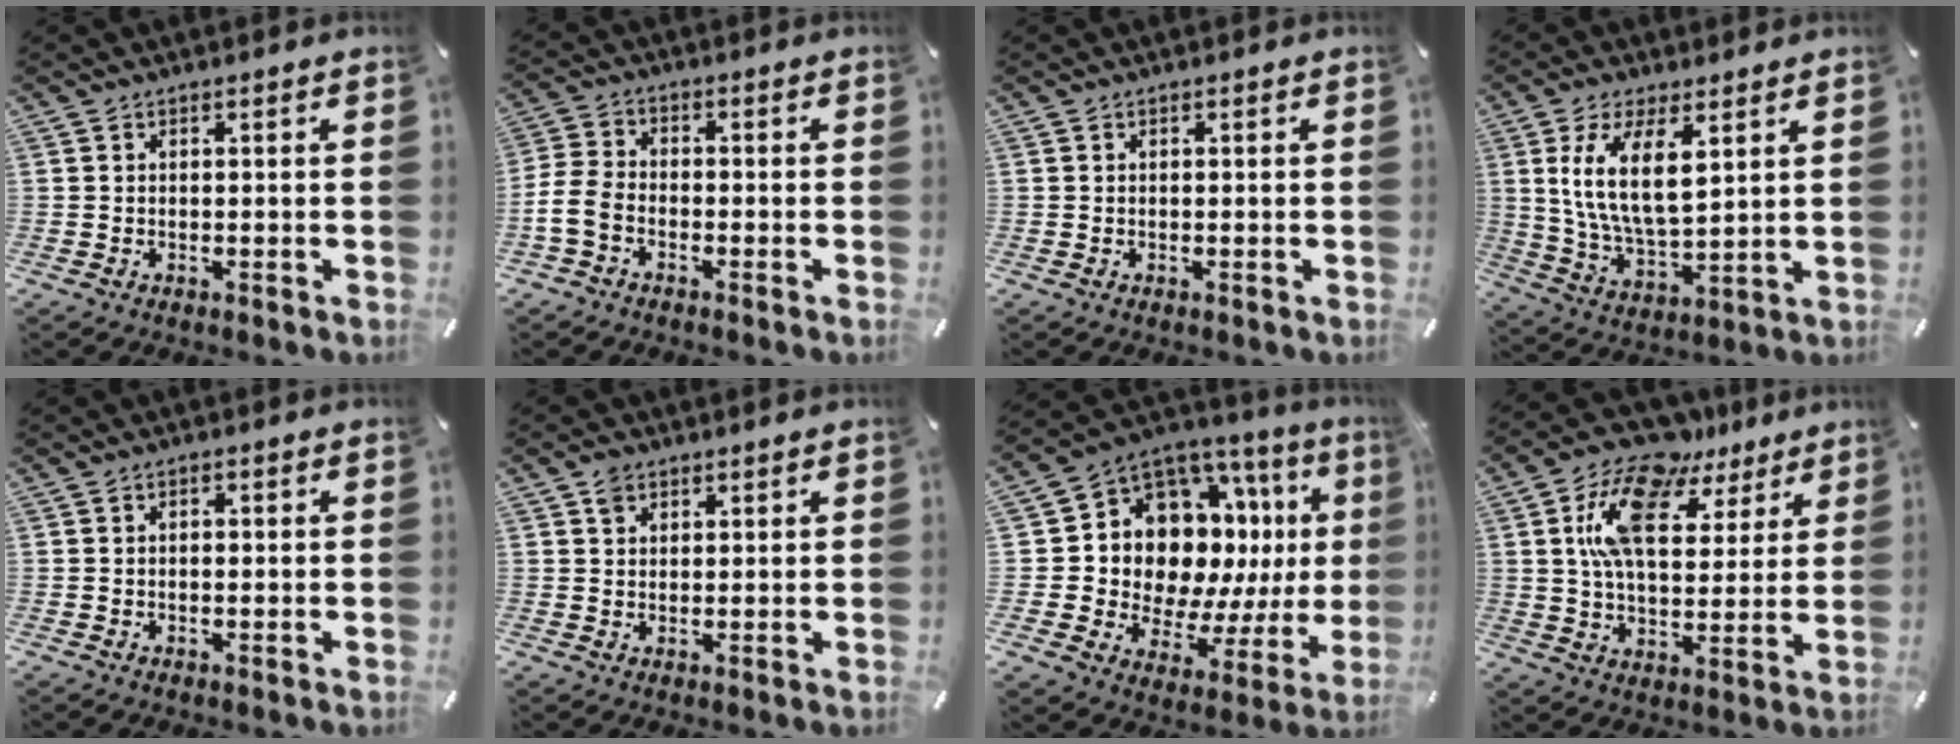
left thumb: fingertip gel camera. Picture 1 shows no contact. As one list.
[{"total": 6.0, "force": [-2.9, 3.9, 3.5], "torque": [-0.080, 0.013, -0.055]}, {"total": 0.0}, {"total": 13.0, "force": [4.9, 6.0, 10.5], "torque": [-0.219, -0.008, 0.084]}, {"total": 1.0, "force": [-0.2, 0.6, 0.8], "torque": [-0.016, 0.001, -0.005]}, {"total": 2.6, "force": [1.5, 1.9, 0.9], "torque": [-0.012, -0.001, 0.027]}, {"total": 13.4, "force": [5.1, 10.1, 7.0], "torque": [-0.117, -0.076, 0.105]}, {"total": 15.0, "force": [8.8, 8.3, 8.9], "torque": [-0.164, -0.035, 0.158]}]